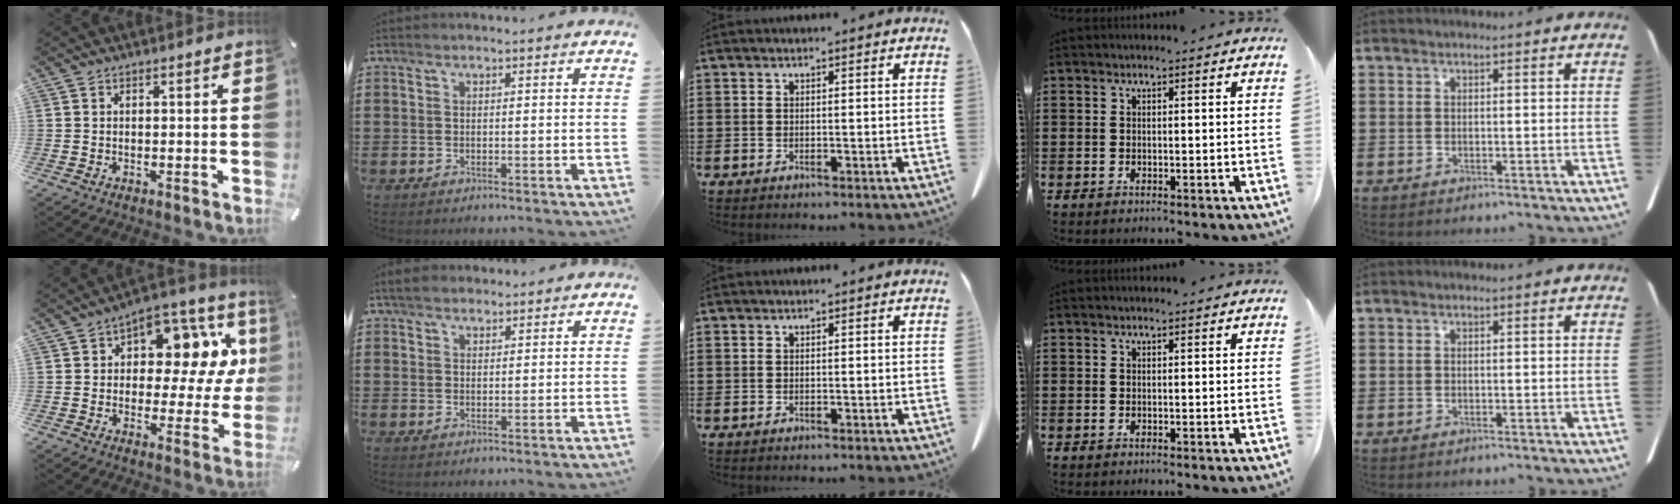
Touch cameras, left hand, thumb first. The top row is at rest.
{"thumb": {"total": 14.4, "force": [5.0, 8.6, 10.5], "torque": [-0.130, -0.044, 0.083]}, "index": {"total": 2.7, "force": [2.3, 1.0, 1.0], "torque": [-0.025, 0.005, 0.044]}}